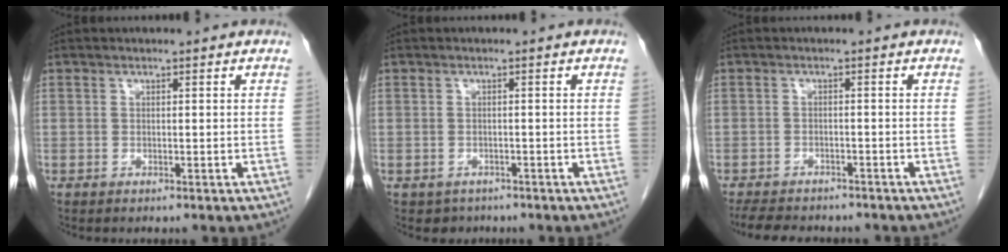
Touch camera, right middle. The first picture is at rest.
{"total": 2.1, "force": [-1.5, 1.5, 0.0], "torque": [-0.007, 0.005, -0.020]}
{"total": 9.4, "force": [-8.2, 3.0, 3.6], "torque": [-0.066, -0.005, -0.113]}